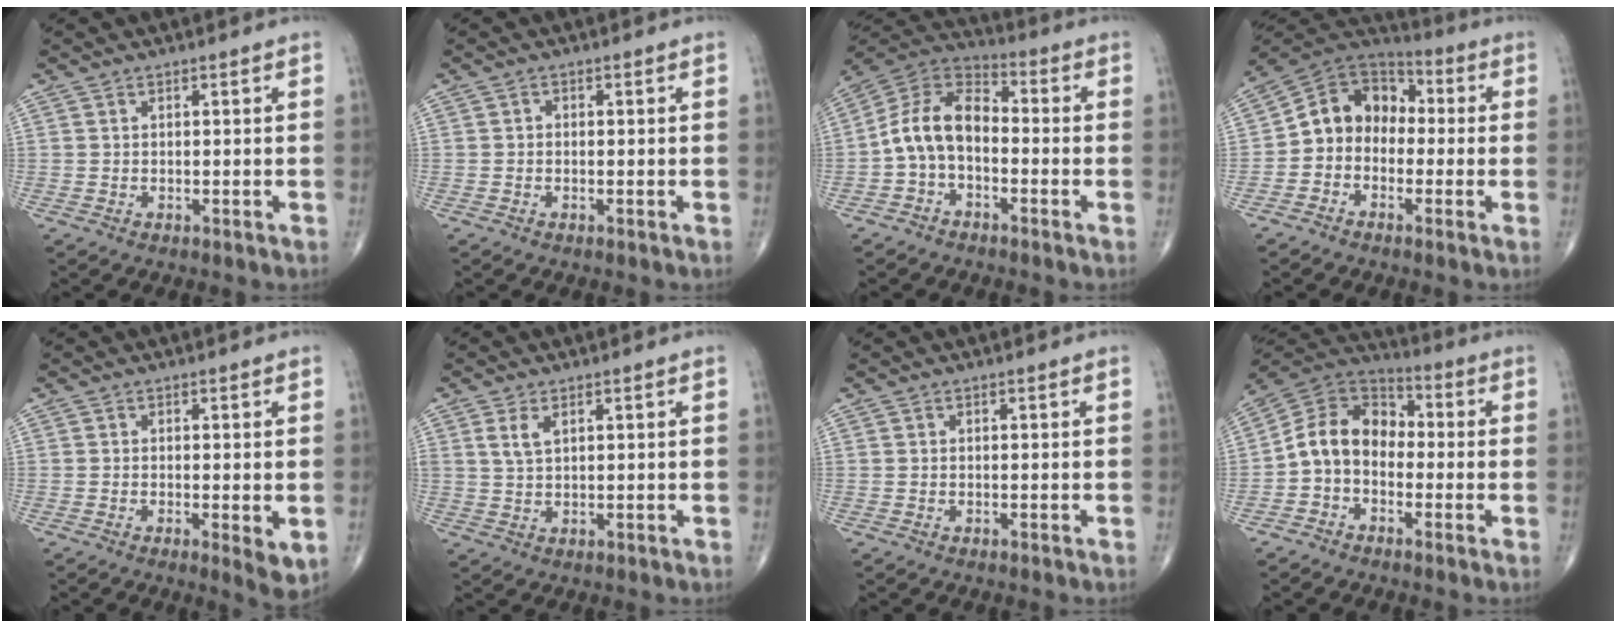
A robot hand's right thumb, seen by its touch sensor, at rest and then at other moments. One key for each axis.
{"total": 0.7, "fx": -0.1, "fy": 0.6, "fz": 0.3, "tx": 0.001, "ty": 0.003, "tz": -0.005}
{"total": 10.9, "fx": -2.1, "fy": 7.0, "fz": 8.0, "tx": -0.136, "ty": 0.045, "tz": -0.055}
{"total": 11.0, "fx": -1.2, "fy": 9.1, "fz": 6.1, "tx": -0.071, "ty": 0.053, "tz": -0.041}
{"total": 4.0, "fx": -0.7, "fy": 1.0, "fz": 3.8, "tx": -0.059, "ty": -0.014, "tz": -0.014}
{"total": 3.3, "fx": 1.5, "fy": 1.7, "fz": 2.5, "tx": -0.049, "ty": -0.002, "tz": 0.035}
{"total": 0.0}
{"total": 11.1, "fx": -1.8, "fy": 8.4, "fz": 7.0, "tx": -0.102, "ty": 0.048, "tz": -0.049}